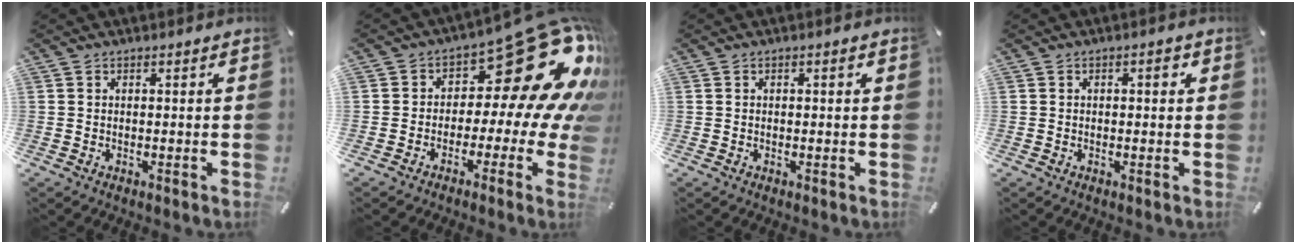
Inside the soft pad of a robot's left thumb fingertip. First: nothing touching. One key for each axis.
{"total": 24.1, "fx": 9.5, "fy": 11.2, "fz": 19.0, "tx": -0.256, "ty": -0.073, "tz": 0.165}
{"total": 0.7, "fx": 0.1, "fy": 0.3, "fz": 0.6, "tx": -0.012, "ty": 0.003, "tz": 0.001}
{"total": 1.8, "fx": 0.3, "fy": 0.8, "fz": 1.6, "tx": -0.025, "ty": 0.004, "tz": 0.001}